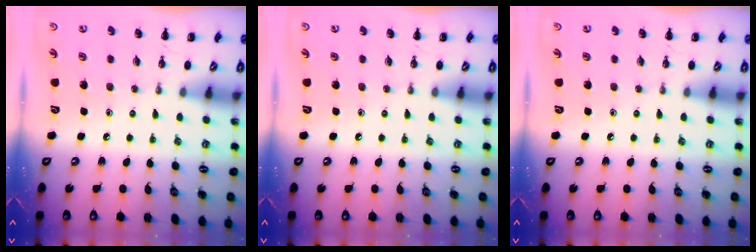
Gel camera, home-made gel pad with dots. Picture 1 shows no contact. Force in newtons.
{"total": 0.0}
{"total": 0.0}